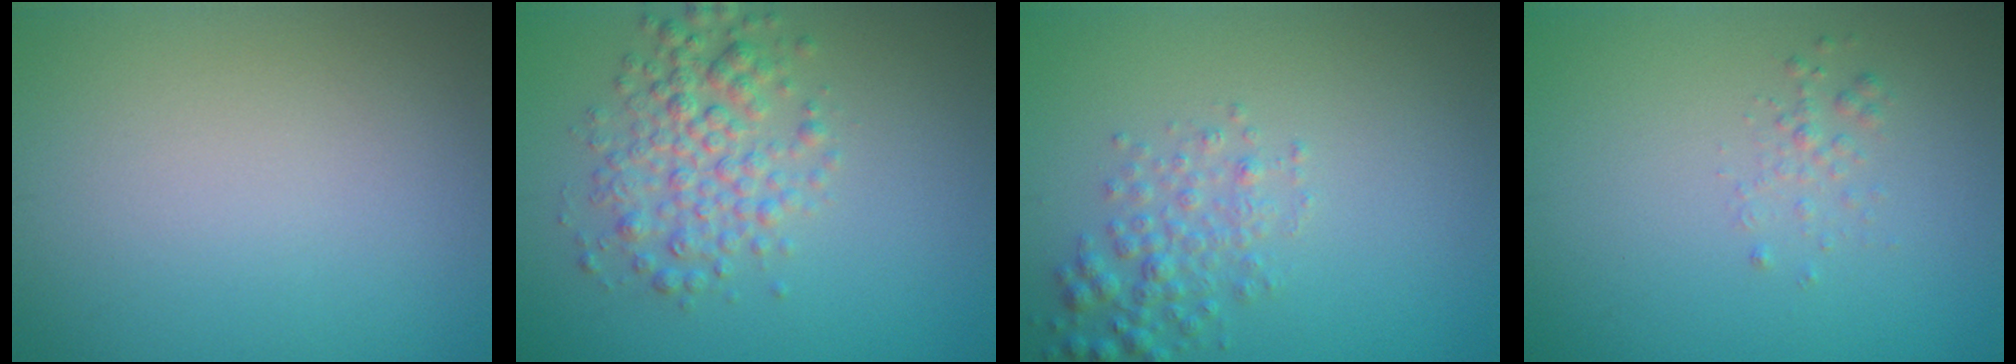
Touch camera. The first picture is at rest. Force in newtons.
{"total": 3.9, "press": 3.9, "slide": 0.1}
{"total": 2.4, "press": 2.4, "slide": 0.1}
{"total": 1.0, "press": 1.0, "slide": 0.1}